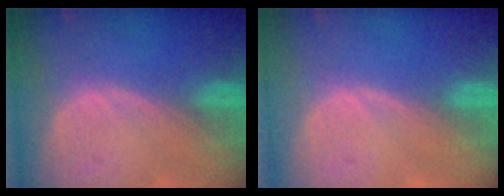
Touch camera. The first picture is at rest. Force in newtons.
{"total": 0.0}